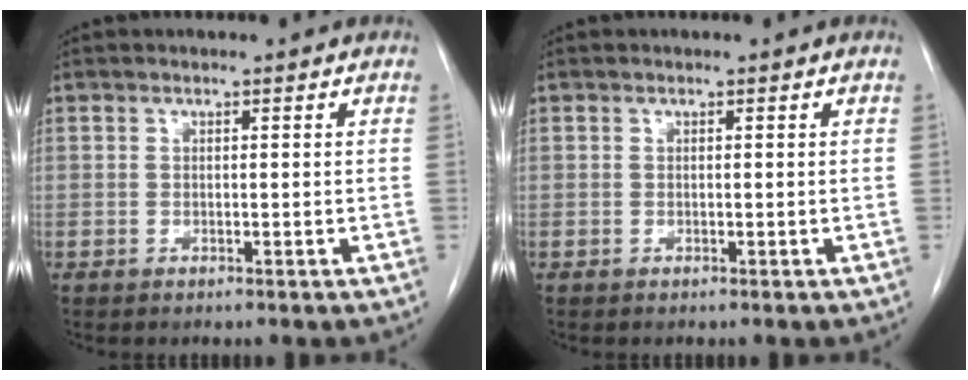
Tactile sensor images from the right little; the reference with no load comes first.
{"total": 0.0}